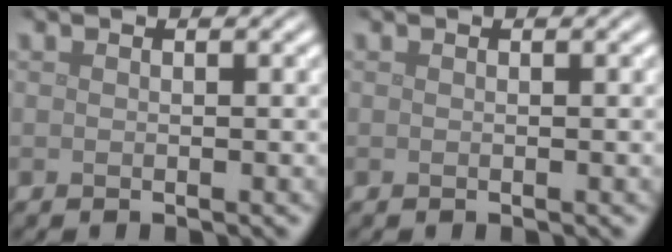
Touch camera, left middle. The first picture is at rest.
{"total": 0.0}